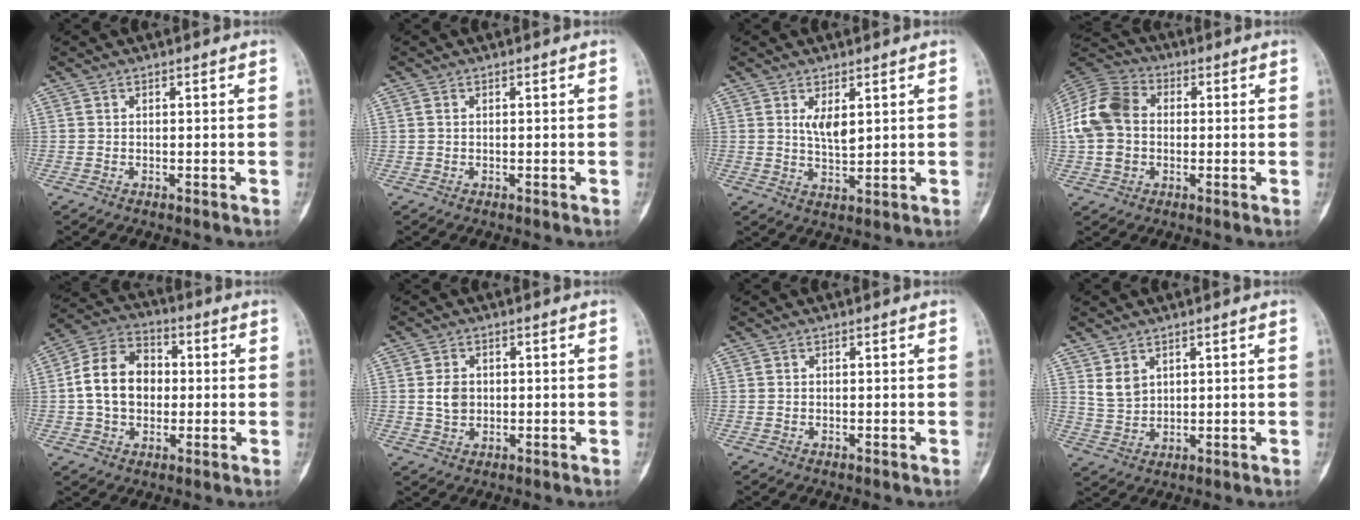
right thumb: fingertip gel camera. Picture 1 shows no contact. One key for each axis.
{"total": 0.9, "fx": 0.2, "fy": 0.6, "fz": 0.6, "tx": -0.016, "ty": 0.002, "tz": 0.005}
{"total": 4.1, "fx": 1.5, "fy": 1.6, "fz": 3.5, "tx": -0.058, "ty": -0.017, "tz": 0.032}
{"total": 13.5, "fx": 0.2, "fy": 10.3, "fz": 8.8, "tx": -0.175, "ty": 0.030, "tz": -0.003}
{"total": 13.0, "fx": 0.1, "fy": 9.8, "fz": 8.5, "tx": -0.128, "ty": 0.027, "tz": -0.005}
{"total": 4.0, "fx": 0.3, "fy": 3.2, "fz": 2.5, "tx": -0.034, "ty": -0.001, "tz": 0.009}
{"total": 0.0}
{"total": 4.6, "fx": 2.2, "fy": 3.2, "fz": 2.3, "tx": -0.035, "ty": -0.014, "tz": 0.056}